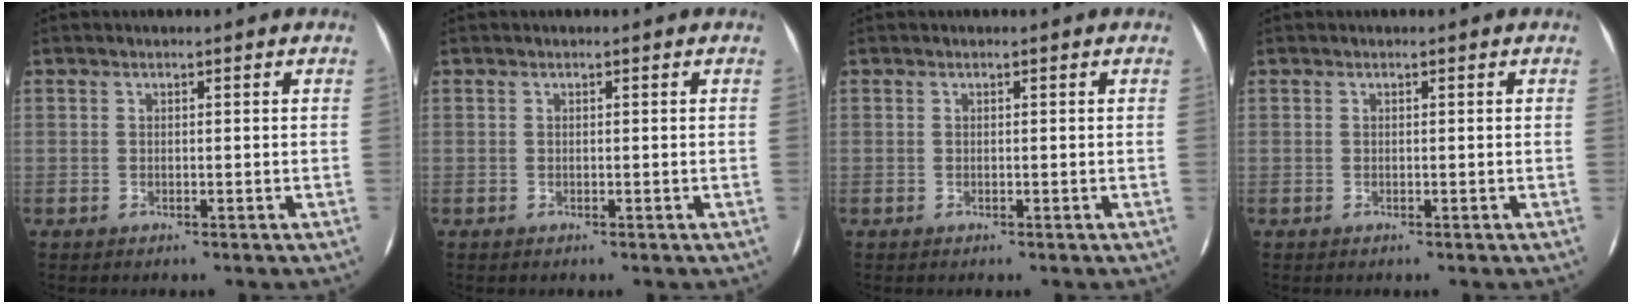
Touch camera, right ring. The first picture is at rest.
{"total": 0.0}
{"total": 0.0}
{"total": 0.0}